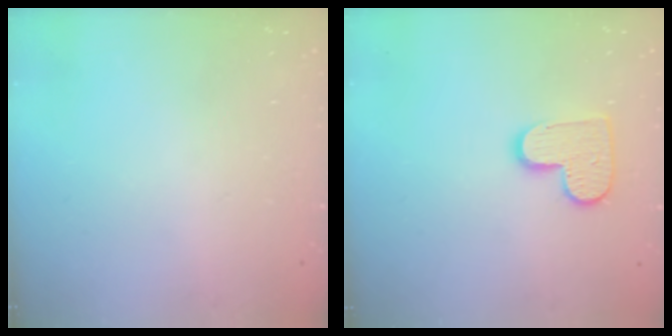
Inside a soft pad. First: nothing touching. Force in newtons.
{"total": 10.1, "press": 10.1, "slide": 0.3}